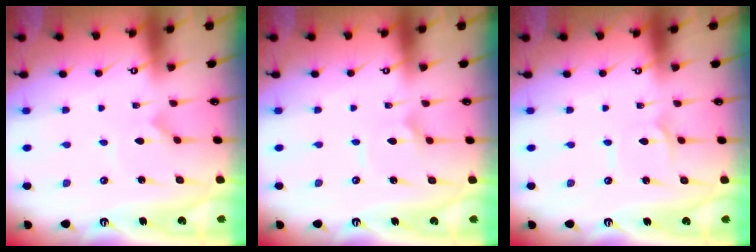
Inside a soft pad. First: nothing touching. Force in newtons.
{"total": 2.6, "press": 2.5, "slide": 0.3}
{"total": 1.7, "press": 1.6, "slide": 0.1}